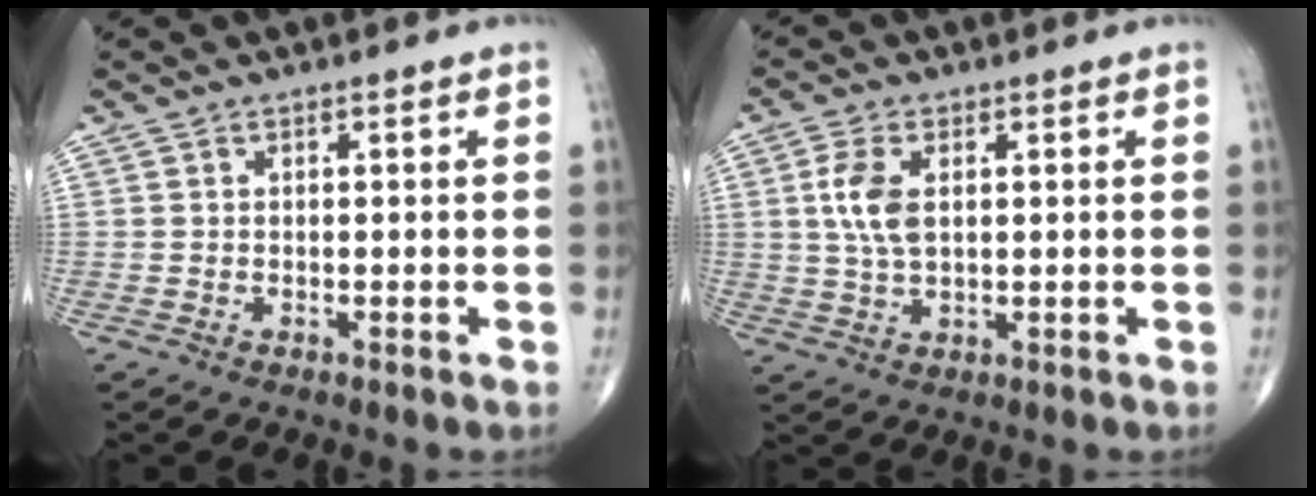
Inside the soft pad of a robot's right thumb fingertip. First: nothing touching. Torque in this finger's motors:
{"motor_torque": [1.05, 0.98, 0.99, 0.29, 0.27]}